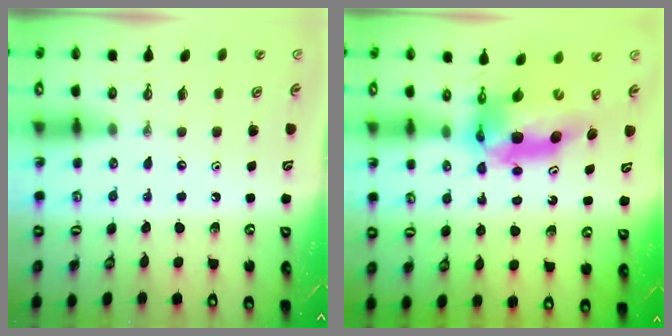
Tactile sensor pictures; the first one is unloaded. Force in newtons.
{"total": 12.1, "press": 12.1, "slide": 1.2}